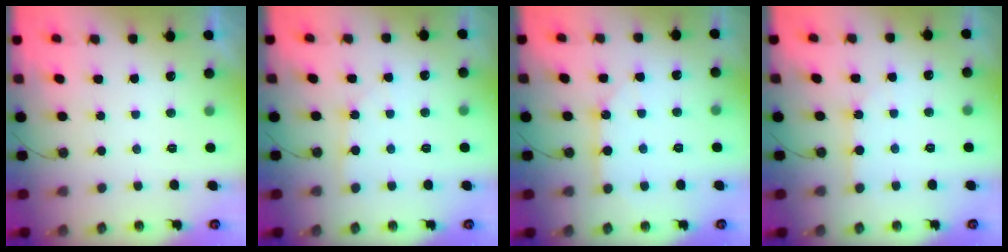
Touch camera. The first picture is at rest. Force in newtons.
{"total": 2.2, "press": 2.2, "slide": 0.2}
{"total": 8.5, "press": 8.5, "slide": 0.7}
{"total": 2.6, "press": 2.6, "slide": 0.4}